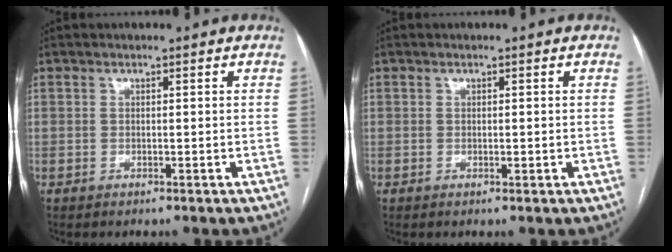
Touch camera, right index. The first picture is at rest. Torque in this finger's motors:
{"motor_torque": [0.42, 0.68, -0.08, 0.00]}